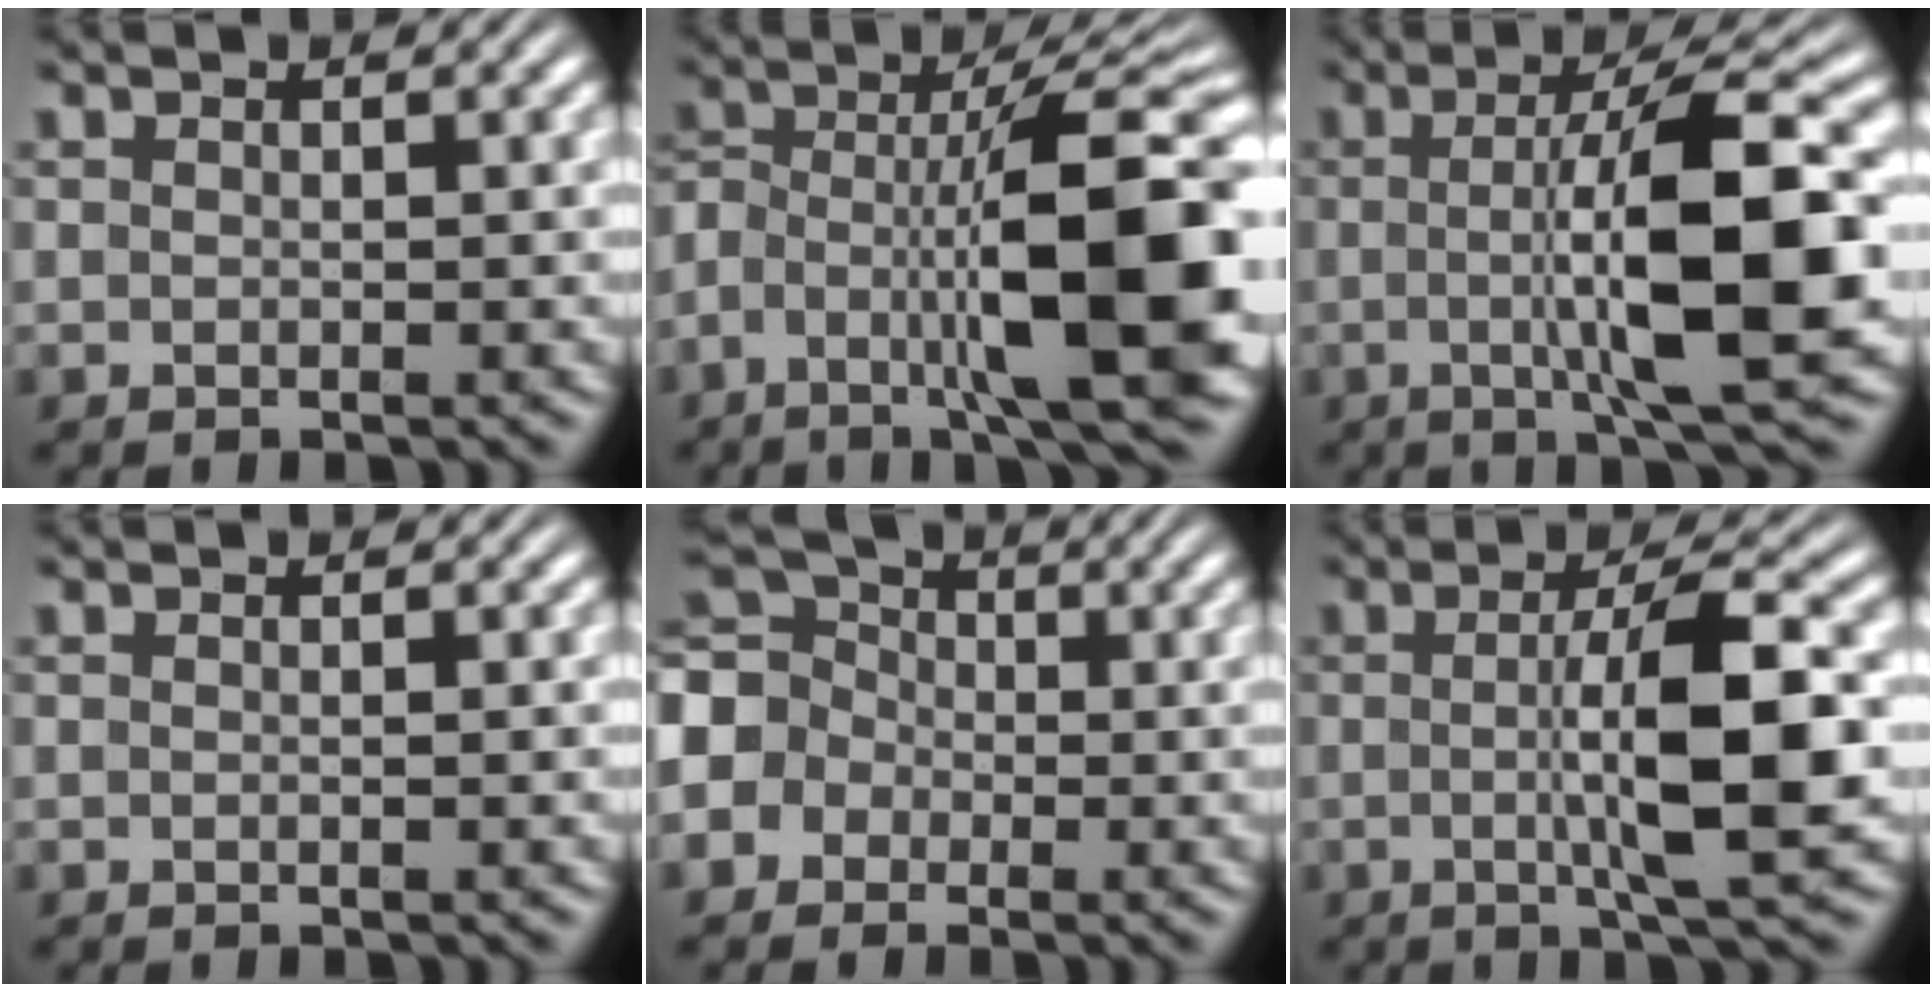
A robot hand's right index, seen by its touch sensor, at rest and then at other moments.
{"total": 13.2, "force": [-2.5, 5.9, 11.5], "torque": [-0.177, -0.016, -0.032]}
{"total": 10.6, "force": [-0.2, 2.0, 10.4], "torque": [-0.151, 0.007, -0.001]}
{"total": 0.0}
{"total": 9.1, "force": [0.8, 8.2, 3.9], "torque": [-0.094, -0.006, 0.000]}
{"total": 7.2, "force": [-0.1, 0.9, 7.1], "torque": [-0.111, 0.005, -0.007]}